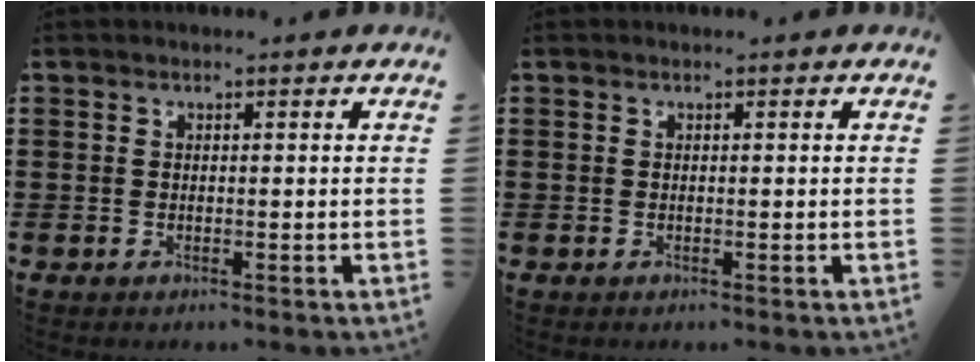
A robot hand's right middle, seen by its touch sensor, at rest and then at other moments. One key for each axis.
{"total": 0.0}